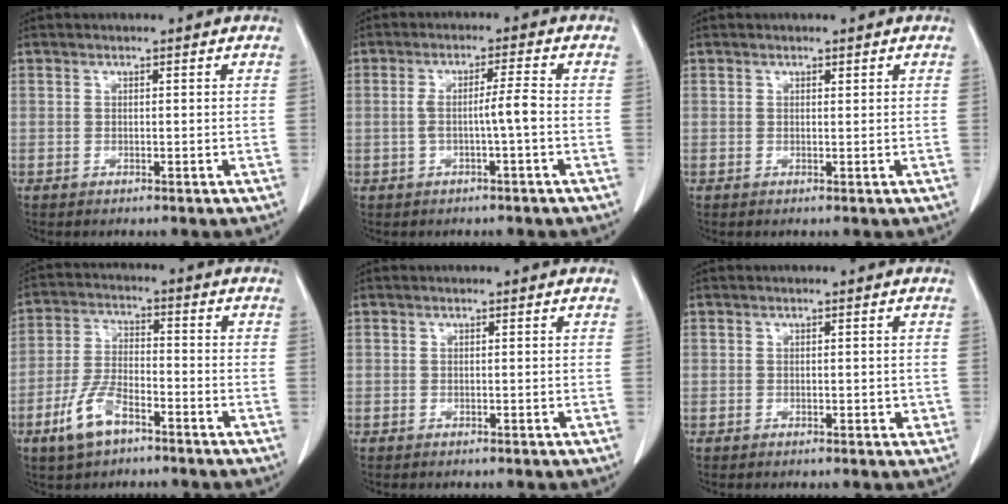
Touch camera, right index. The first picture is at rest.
{"total": 3.9, "force": [-0.8, -0.3, 3.8], "torque": [-0.069, 0.009, -0.010]}
{"total": 0.0}
{"total": 7.7, "force": [-4.6, 3.2, 5.3], "torque": [-0.119, 0.000, -0.089]}
{"total": 0.0}
{"total": 1.4, "force": [-0.1, 0.8, 1.1], "torque": [-0.011, -0.001, 0.000]}